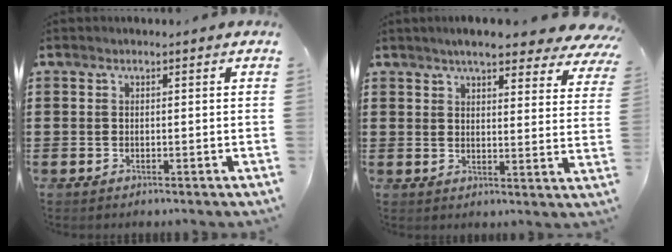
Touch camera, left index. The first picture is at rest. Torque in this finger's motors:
{"motor_torque": [2.14, 0.00, 0.03, -0.17]}